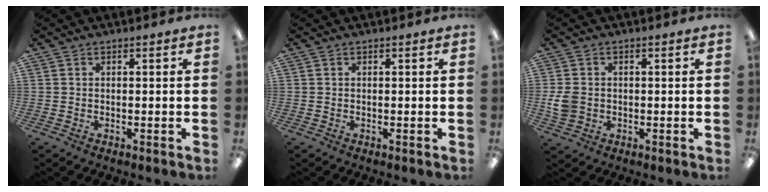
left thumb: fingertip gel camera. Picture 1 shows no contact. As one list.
[{"total": 0.0}, {"total": 4.7, "force": [-0.2, 3.9, 2.6], "torque": [-0.059, 0.005, -0.003]}]